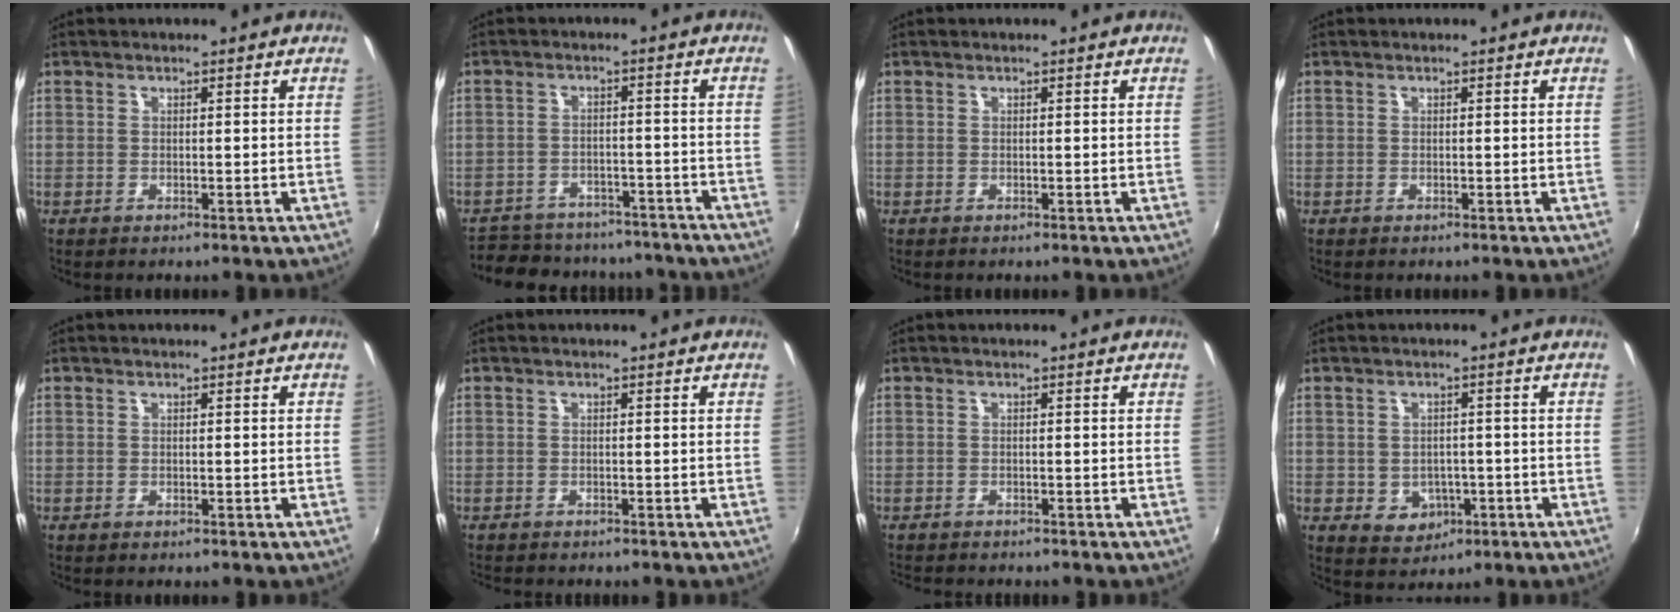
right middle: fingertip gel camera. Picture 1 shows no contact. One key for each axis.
{"total": 18.6, "fx": -15.7, "fy": 7.5, "fz": 6.5, "tx": -0.142, "ty": 0.014, "tz": -0.201}
{"total": 0.0}
{"total": 0.0}
{"total": 0.0}
{"total": 2.0, "fx": -1.9, "fy": 0.2, "fz": 0.6, "tx": -0.017, "ty": -0.012, "tz": -0.030}
{"total": 3.1, "fx": -2.9, "fy": 0.4, "fz": 1.0, "tx": -0.027, "ty": -0.017, "tz": -0.048}
{"total": 5.0, "fx": -1.4, "fy": 4.4, "fz": 2.0, "tx": -0.047, "ty": 0.005, "tz": -0.005}